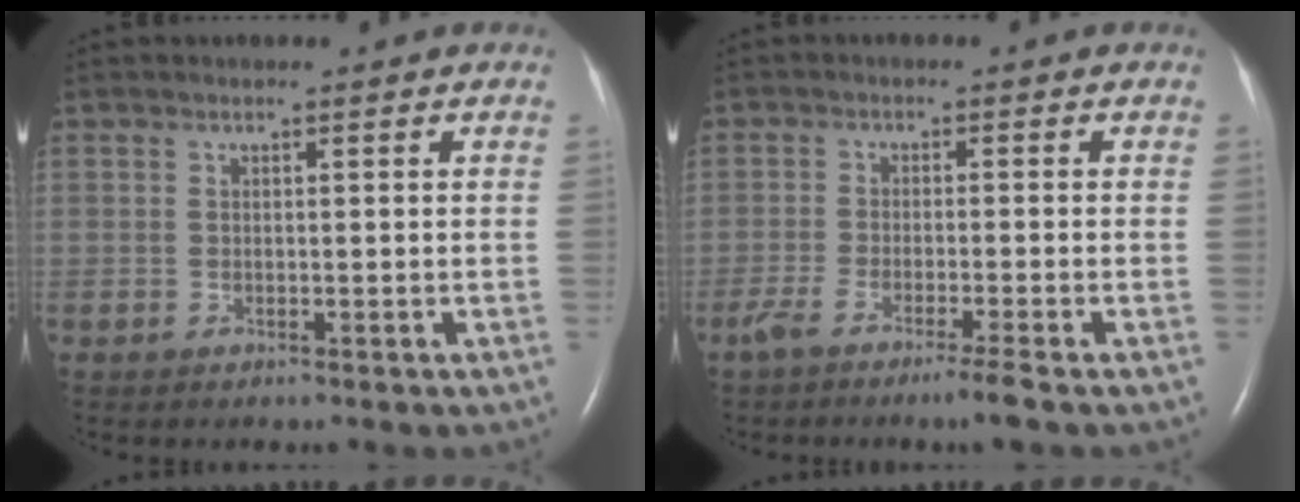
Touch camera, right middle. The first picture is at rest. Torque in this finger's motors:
{"motor_torque": [0.54, -0.47, 0.21, 0.06]}